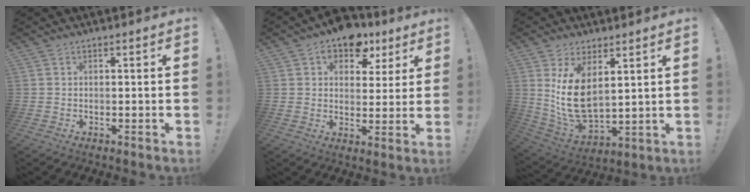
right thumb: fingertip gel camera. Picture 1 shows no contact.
{"total": 9.8, "force": [6.1, 6.7, 3.5], "torque": [-0.053, -0.037, 0.115]}
{"total": 13.5, "force": [4.9, 7.4, 10.2], "torque": [-0.207, -0.035, 0.096]}